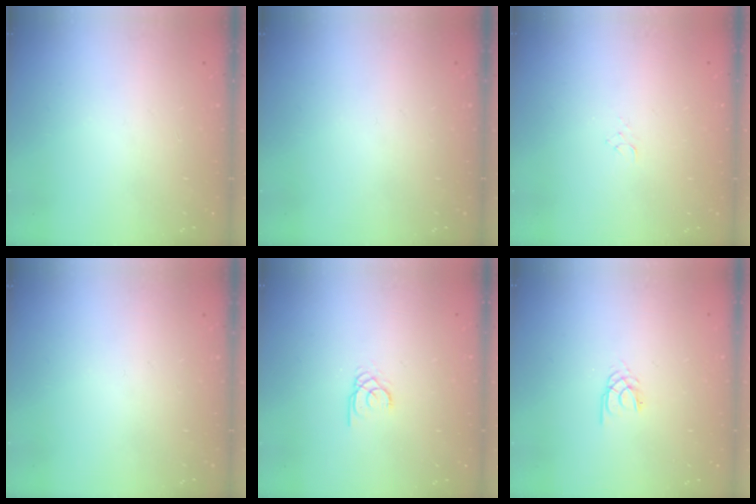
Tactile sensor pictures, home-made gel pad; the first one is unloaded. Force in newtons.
{"total": 0.0}
{"total": 2.9, "press": 2.9, "slide": 0.3}
{"total": 0.0}
{"total": 1.9, "press": 1.9, "slide": 0.0}
{"total": 1.7, "press": 1.7, "slide": 0.3}